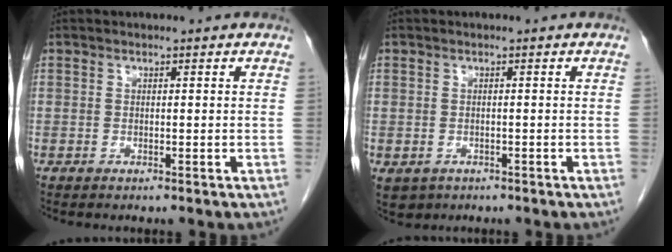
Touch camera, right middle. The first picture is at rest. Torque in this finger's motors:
{"motor_torque": [0.21, -0.03, 0.02, 0.01]}